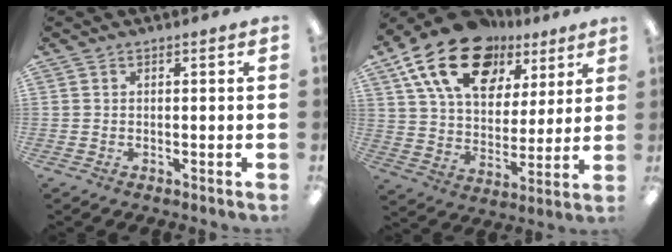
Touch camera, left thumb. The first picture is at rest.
{"total": 20.2, "force": [11.8, 12.2, 10.8], "torque": [-0.192, -0.054, 0.214]}